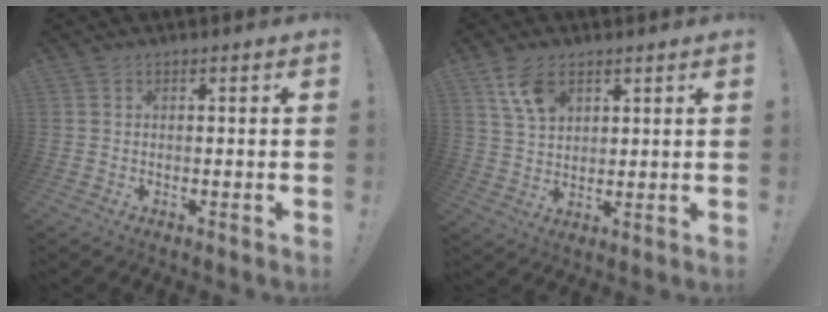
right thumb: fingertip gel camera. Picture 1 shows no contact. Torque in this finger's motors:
{"motor_torque": [0.54, 0.54, 0.06, 0.19, 0.03]}